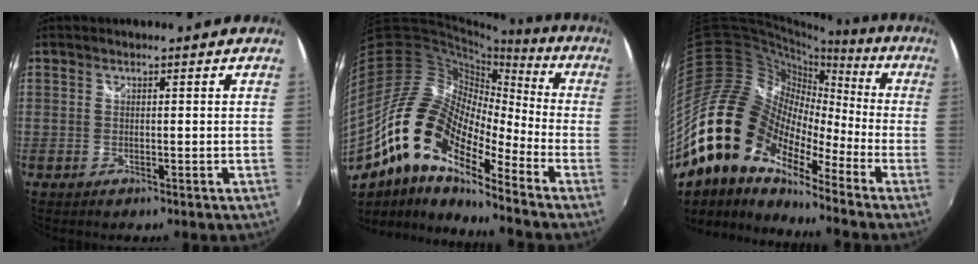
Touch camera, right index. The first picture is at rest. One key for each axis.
{"total": 18.3, "fx": -10.4, "fy": 6.9, "fz": 13.3, "tx": -0.222, "ty": -0.013, "tz": -0.215}
{"total": 16.2, "fx": -9.7, "fy": 9.3, "fz": 9.2, "tx": -0.152, "ty": -0.007, "tz": -0.201}